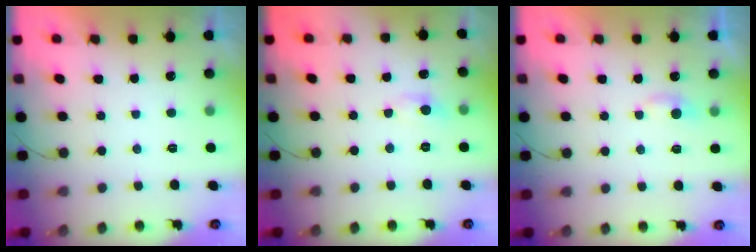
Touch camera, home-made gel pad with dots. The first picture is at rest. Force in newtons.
{"total": 4.9, "press": 4.9, "slide": 0.6}
{"total": 4.2, "press": 4.1, "slide": 0.4}